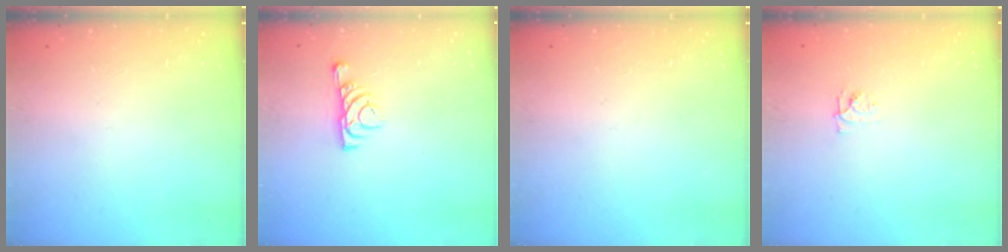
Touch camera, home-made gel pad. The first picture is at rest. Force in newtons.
{"total": 5.0, "press": 4.9, "slide": 1.1}
{"total": 0.0}
{"total": 4.4, "press": 4.3, "slide": 0.5}